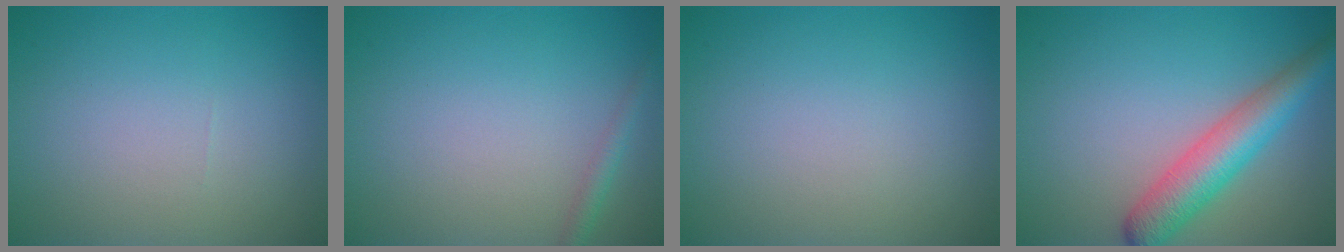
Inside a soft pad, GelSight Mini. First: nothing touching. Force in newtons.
{"total": 1.3, "press": 1.2, "slide": 0.1}
{"total": 0.0}
{"total": 5.4, "press": 5.4, "slide": 0.2}